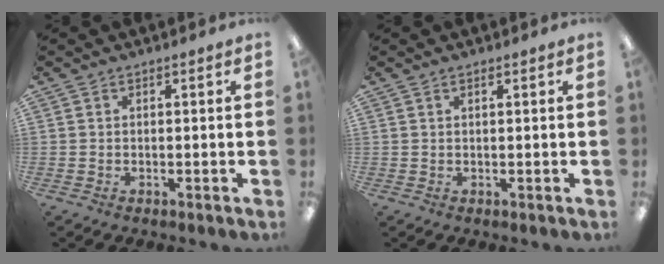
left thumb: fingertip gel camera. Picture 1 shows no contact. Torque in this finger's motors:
{"motor_torque": [0.02, -0.05, -0.39, 0.15, 0.03]}